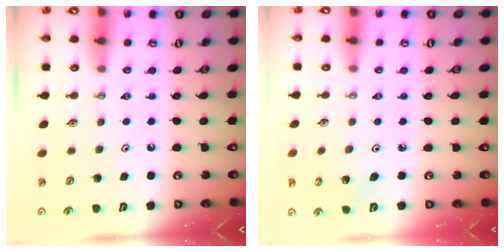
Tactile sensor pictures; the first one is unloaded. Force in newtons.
{"total": 5.0, "press": 4.6, "slide": 1.9}